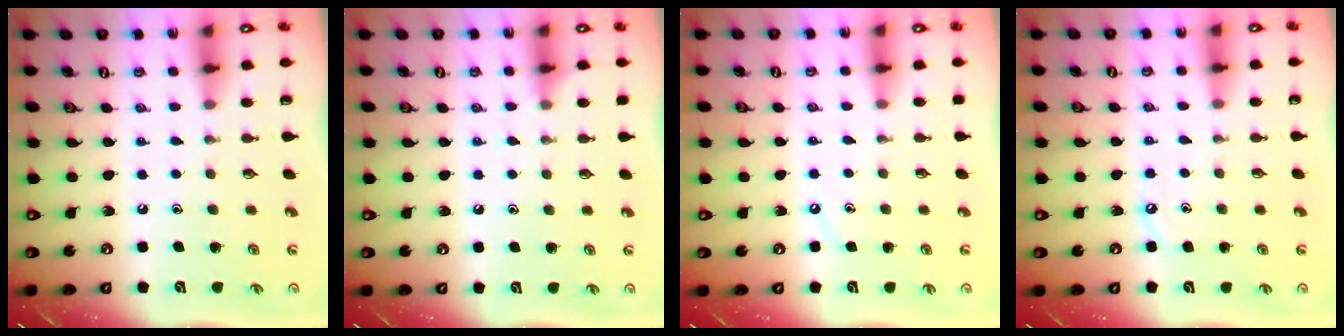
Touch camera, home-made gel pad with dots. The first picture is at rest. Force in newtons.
{"total": 4.2, "press": 4.1, "slide": 0.6}
{"total": 2.7, "press": 2.7, "slide": 0.5}
{"total": 3.6, "press": 3.5, "slide": 0.5}